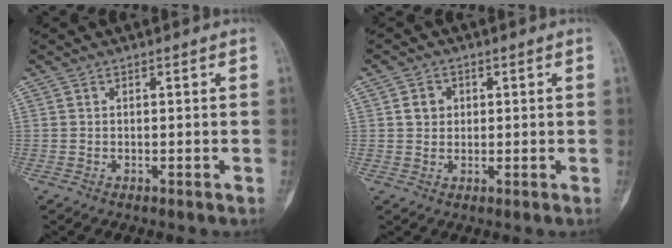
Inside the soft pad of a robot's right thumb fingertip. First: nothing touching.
{"total": 3.1, "force": [0.7, 2.8, 1.2], "torque": [-0.004, 0.001, 0.009]}